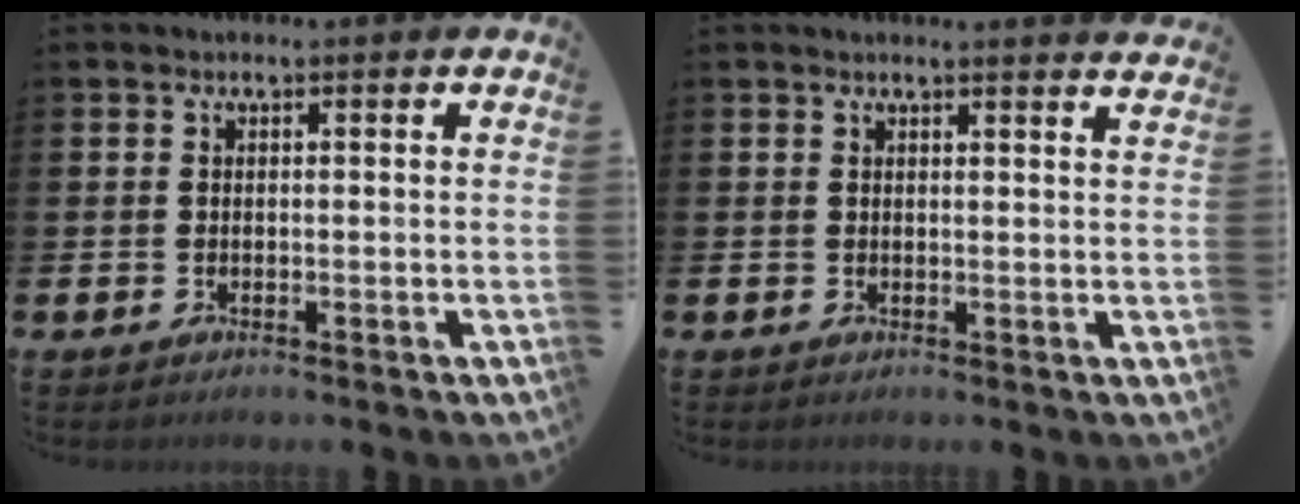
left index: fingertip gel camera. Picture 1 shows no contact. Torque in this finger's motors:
{"motor_torque": [0.90, -1.24, 0.39, 0.04]}